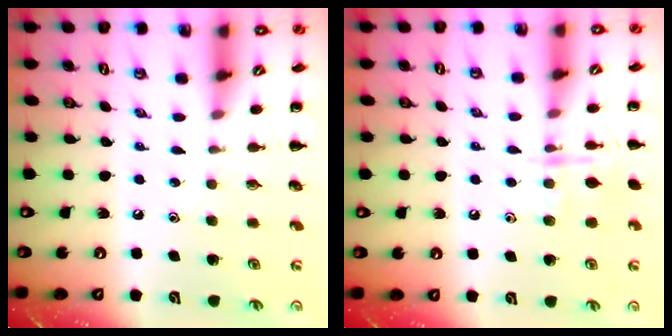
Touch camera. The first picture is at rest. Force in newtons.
{"total": 8.1, "press": 7.9, "slide": 1.5}